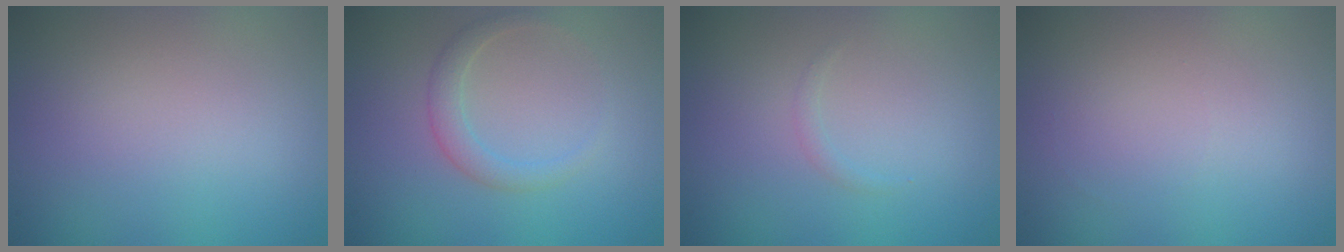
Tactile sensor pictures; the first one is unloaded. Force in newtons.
{"total": 1.9, "press": 1.9, "slide": 0.0}
{"total": 0.6, "press": 0.6, "slide": 0.1}
{"total": 0.0}